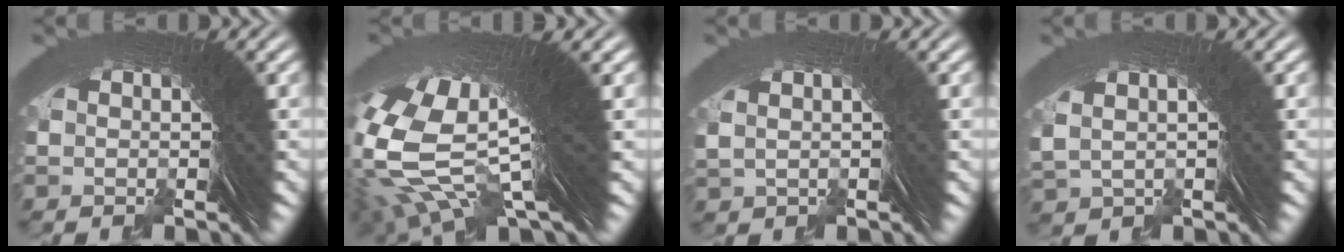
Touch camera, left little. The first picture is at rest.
{"total": 17.1, "force": [4.5, 9.1, 13.8], "torque": [-0.268, -0.012, 0.076]}
{"total": 0.5, "force": [0.1, 0.3, 0.4], "torque": [-0.007, 0.000, 0.010]}
{"total": 1.5, "force": [0.3, 1.2, 1.0], "torque": [-0.028, -0.006, 0.017]}